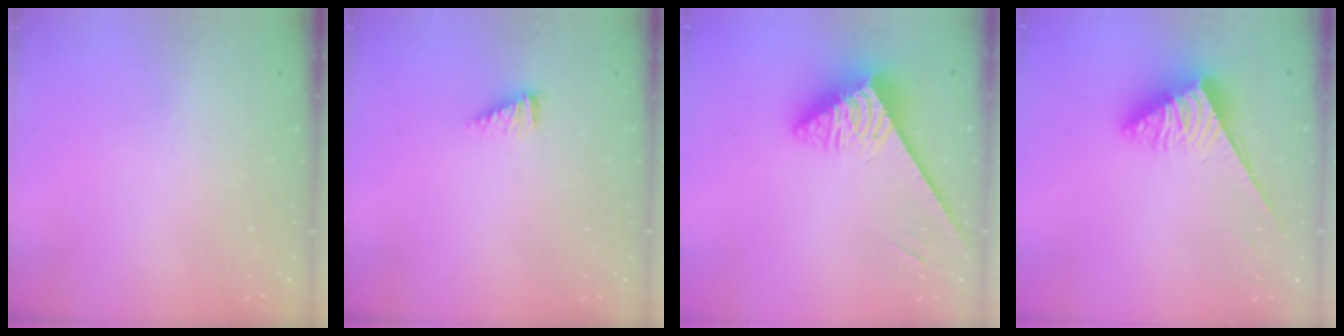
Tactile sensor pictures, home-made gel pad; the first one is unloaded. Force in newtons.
{"total": 3.1, "press": 3.1, "slide": 0.3}
{"total": 3.8, "press": 3.7, "slide": 0.6}
{"total": 3.8, "press": 3.8, "slide": 0.6}